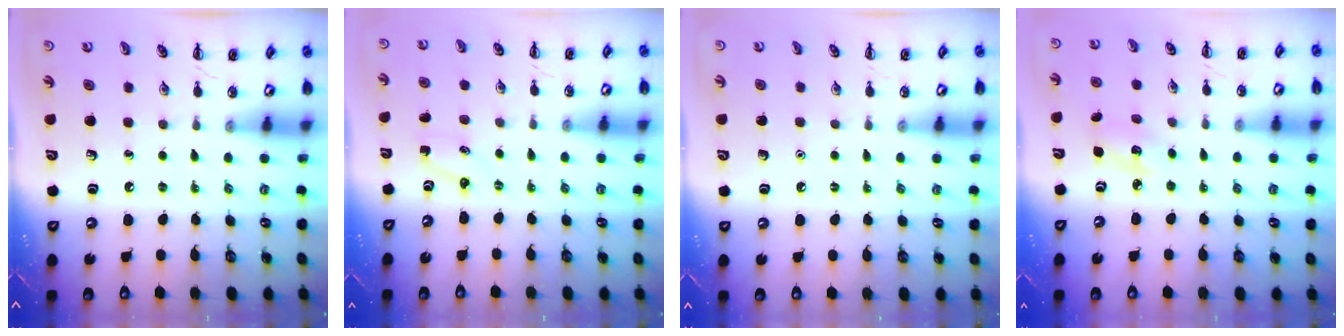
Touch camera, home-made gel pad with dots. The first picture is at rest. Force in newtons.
{"total": 1.6, "press": 1.5, "slide": 0.5}
{"total": 1.5, "press": 1.5, "slide": 0.1}
{"total": 4.9, "press": 4.7, "slide": 1.4}